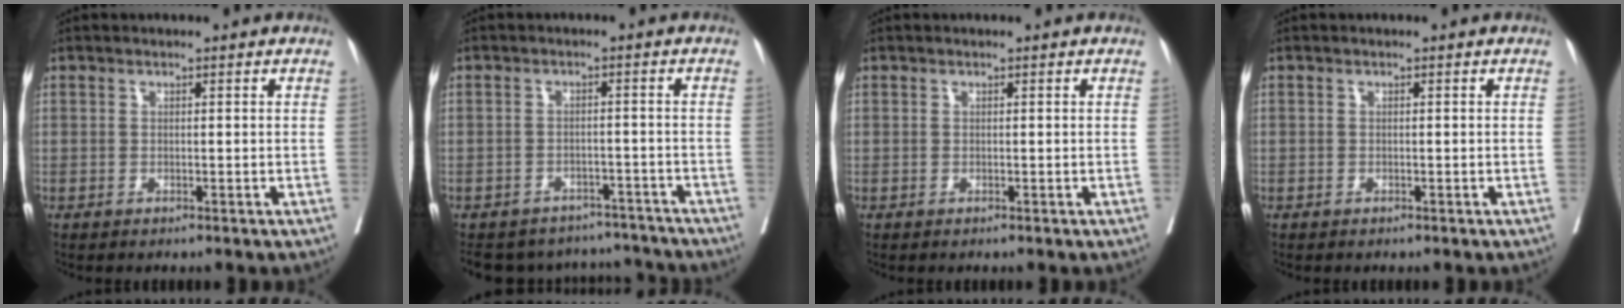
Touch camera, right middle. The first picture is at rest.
{"total": 12.2, "force": [-11.3, 4.3, 1.3], "torque": [-0.025, 0.018, -0.140]}
{"total": 0.0}
{"total": 0.7, "force": [-0.2, 0.6, -0.1], "torque": [0.004, 0.007, -0.006]}